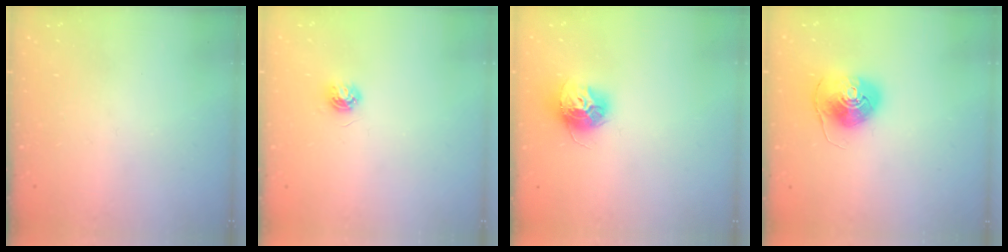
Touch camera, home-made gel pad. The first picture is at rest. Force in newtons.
{"total": 5.2, "press": 5.1, "slide": 0.6}
{"total": 12.2, "press": 12.1, "slide": 1.1}
{"total": 8.3, "press": 8.3, "slide": 0.5}